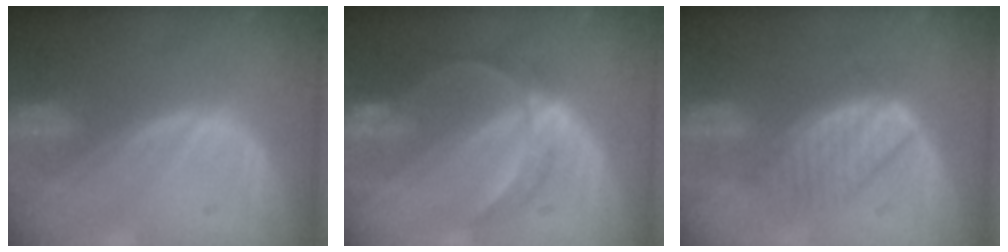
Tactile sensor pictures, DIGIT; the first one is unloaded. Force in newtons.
{"total": 6.2, "press": 5.5, "slide": 2.9}
{"total": 6.0, "press": 5.9, "slide": 1.1}